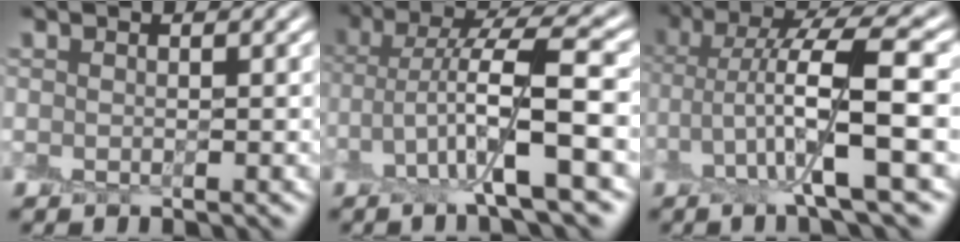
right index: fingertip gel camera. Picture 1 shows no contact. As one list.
[{"total": 7.3, "force": [-1.1, 1.8, 7.0], "torque": [-0.133, 0.019, -0.027]}, {"total": 8.0, "force": [-0.3, 1.9, 7.8], "torque": [-0.142, 0.017, -0.009]}]